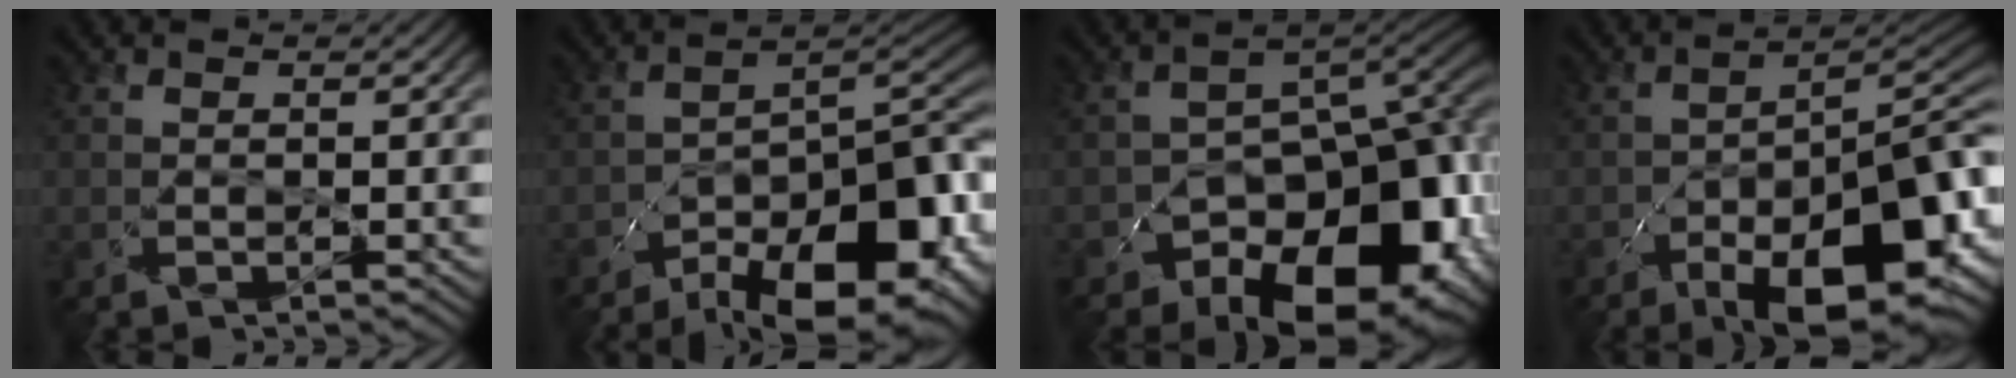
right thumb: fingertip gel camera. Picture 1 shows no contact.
{"total": 17.2, "force": [-11.0, 7.0, 11.3], "torque": [-0.127, -0.007, -0.158]}
{"total": 18.8, "force": [-11.0, 10.7, 10.8], "torque": [-0.124, -0.037, -0.142]}
{"total": 17.1, "force": [-9.1, 6.5, 12.9], "torque": [-0.160, -0.012, -0.136]}